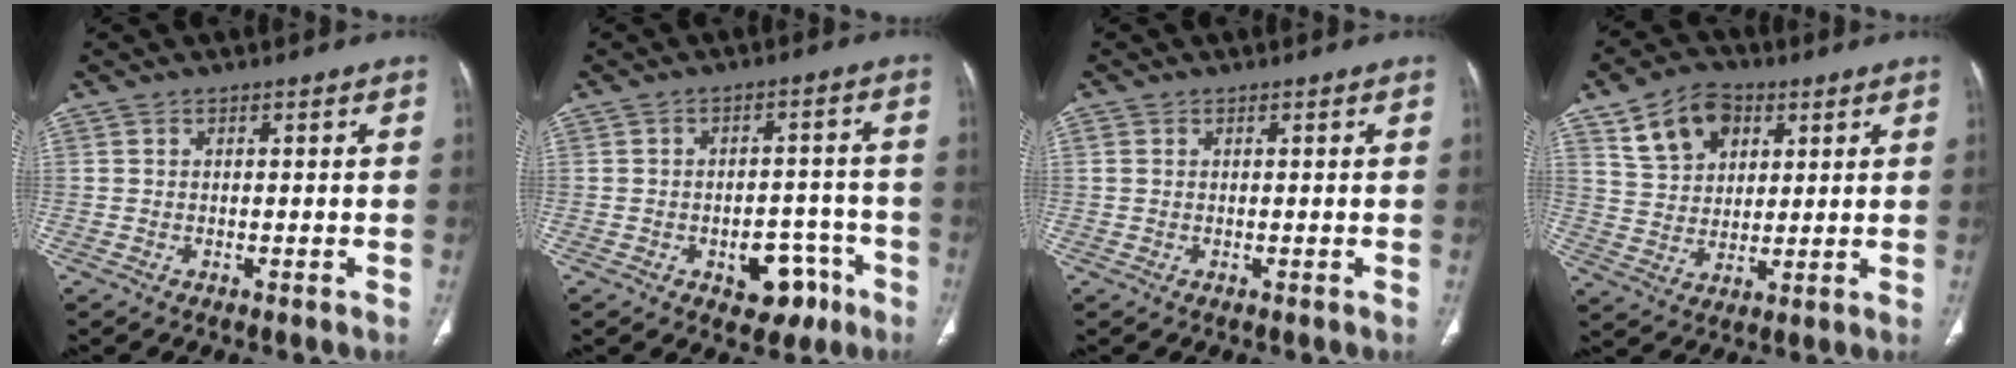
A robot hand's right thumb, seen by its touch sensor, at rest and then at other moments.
{"total": 8.5, "force": [-4.2, 5.4, 5.0], "torque": [-0.031, 0.040, -0.047]}
{"total": 0.9, "force": [0.2, 0.6, 0.5], "torque": [-0.014, 0.006, 0.008]}
{"total": 11.2, "force": [5.3, 8.0, 5.8], "torque": [-0.072, -0.010, 0.098]}